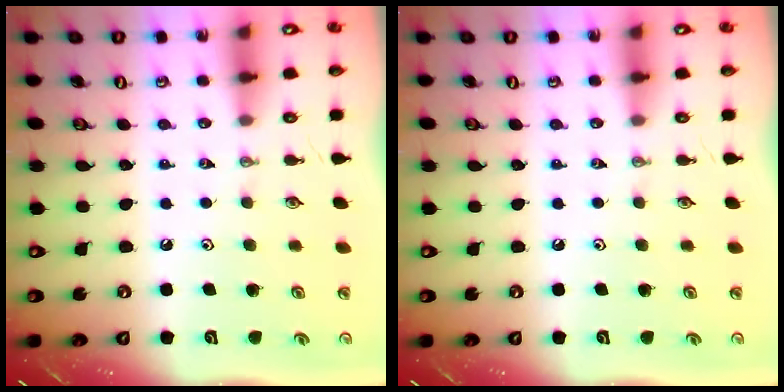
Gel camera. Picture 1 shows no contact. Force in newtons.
{"total": 0.0}